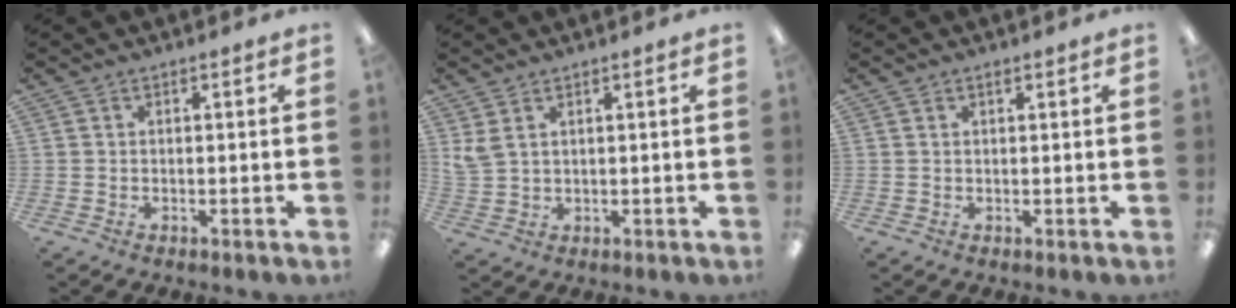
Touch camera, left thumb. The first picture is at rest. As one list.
[{"total": 2.9, "force": [1.7, 1.3, 1.8], "torque": [-0.041, -0.001, 0.033]}, {"total": 0.7, "force": [0.6, 0.3, 0.3], "torque": [-0.006, 0.002, 0.010]}]